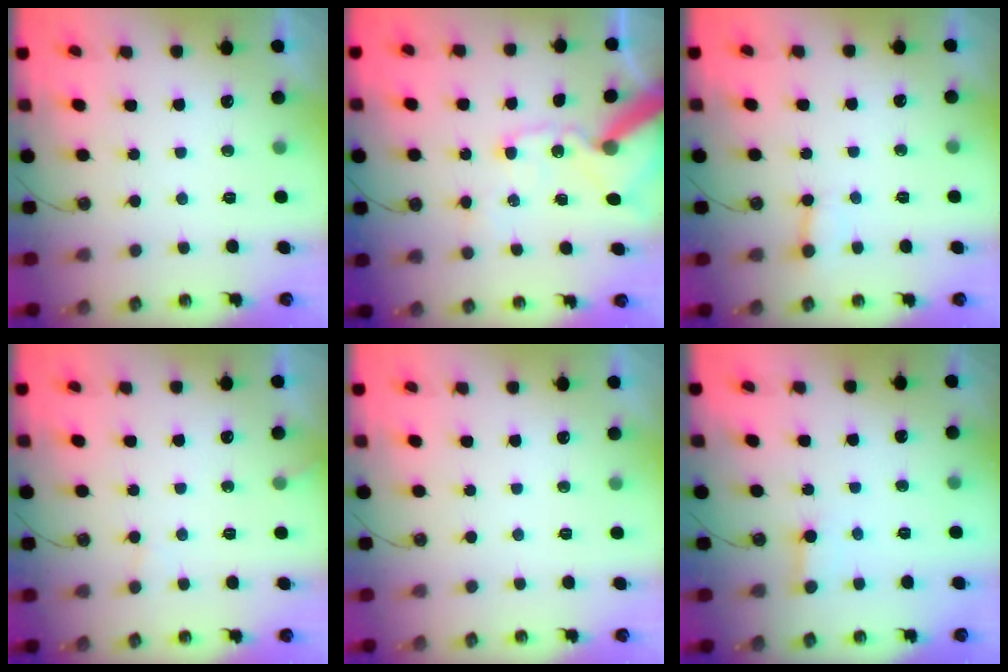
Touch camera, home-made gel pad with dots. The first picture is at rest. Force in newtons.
{"total": 15.2, "press": 15.0, "slide": 2.4}
{"total": 3.1, "press": 3.1, "slide": 0.2}
{"total": 5.2, "press": 5.2, "slide": 0.4}
{"total": 0.0}
{"total": 2.3, "press": 2.3, "slide": 0.2}